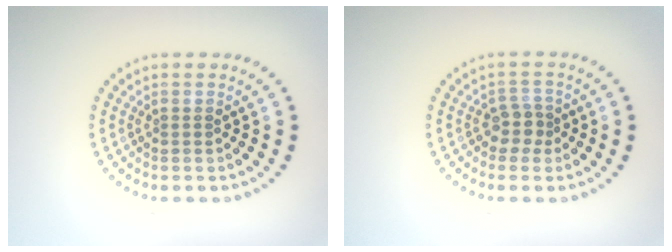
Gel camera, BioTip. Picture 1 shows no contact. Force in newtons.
{"total": 1.8, "press": 1.4, "slide": 1.2}